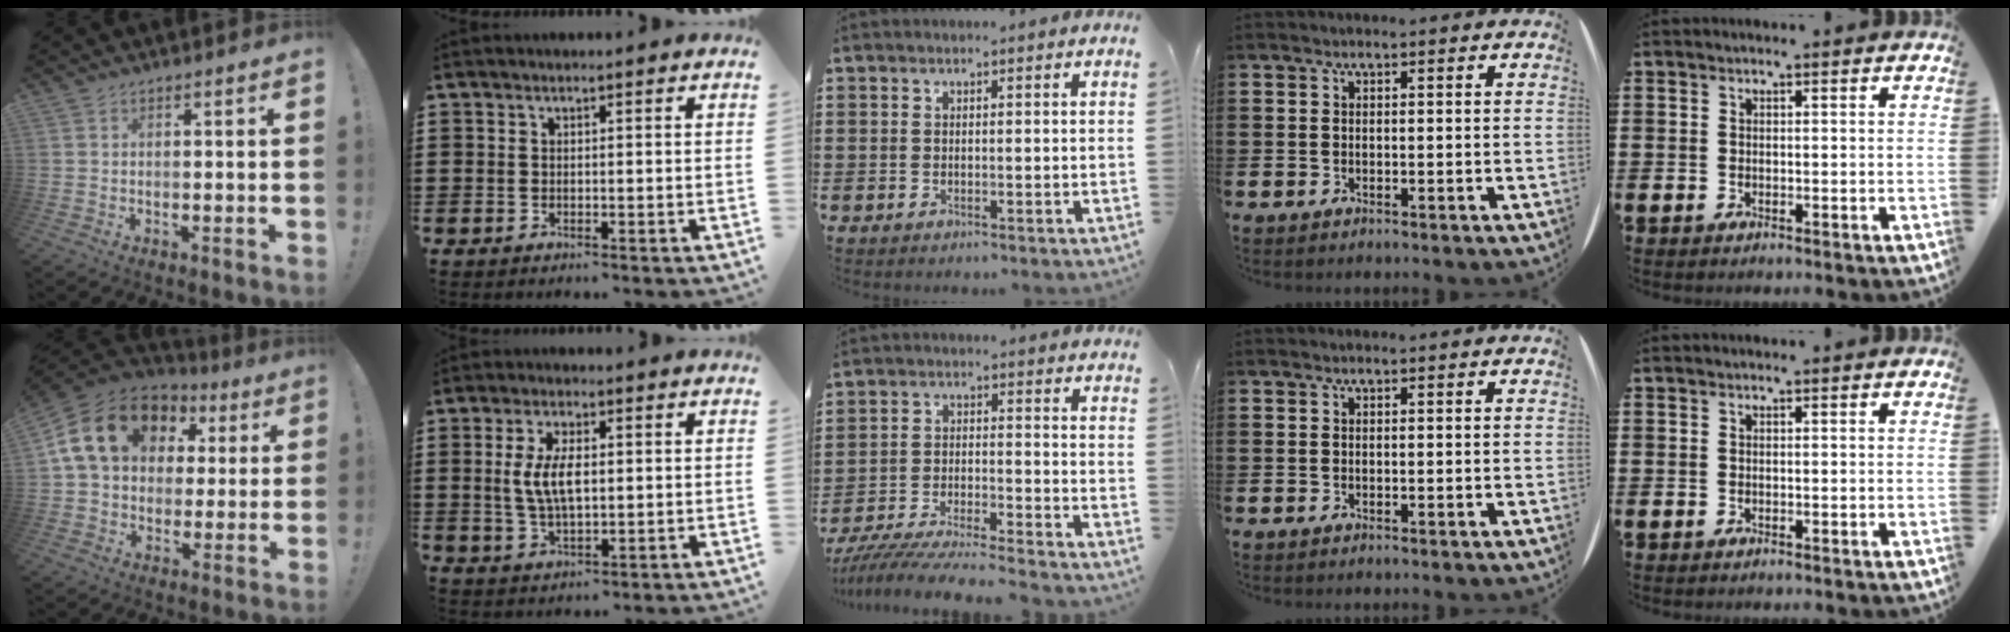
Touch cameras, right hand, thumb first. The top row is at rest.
{"thumb": {"total": 18.8, "force": [6.4, 13.8, 11.0], "torque": [-0.173, -0.002, 0.125]}, "index": {"total": 6.3, "force": [0.5, 2.7, 5.6], "torque": [-0.126, 0.004, 0.003]}, "middle": {"total": 6.9, "force": [-6.6, 0.0, 1.8], "torque": [-0.042, -0.008, -0.132]}}